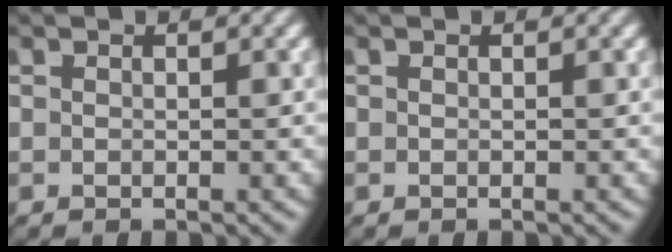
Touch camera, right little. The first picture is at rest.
{"total": 0.0}